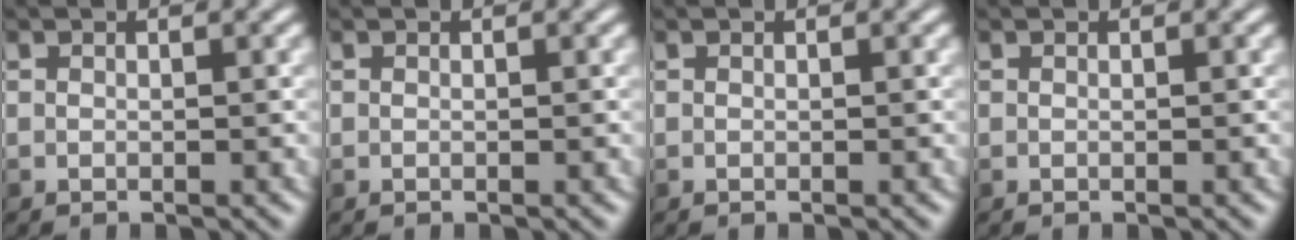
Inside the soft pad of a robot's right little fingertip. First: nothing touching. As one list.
[{"total": 0.0}, {"total": 0.0}, {"total": 0.0}]